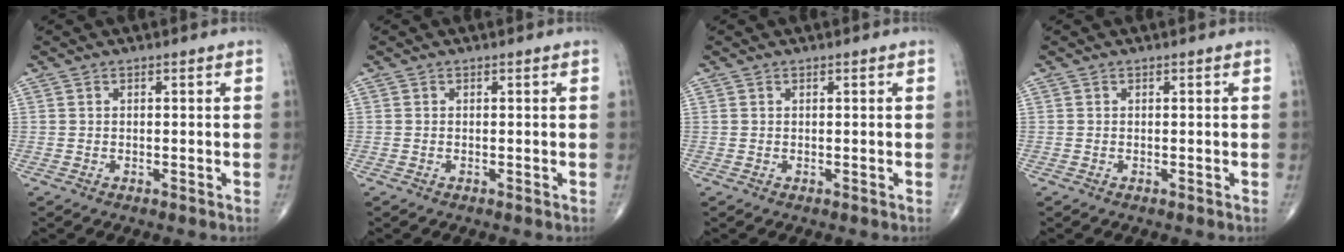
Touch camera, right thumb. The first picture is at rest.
{"total": 0.0}
{"total": 0.0}
{"total": 0.0}